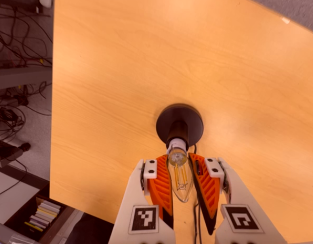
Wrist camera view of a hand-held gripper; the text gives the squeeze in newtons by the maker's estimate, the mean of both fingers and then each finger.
{"total": 19.3, "left": 19.8, "right": 18.8}